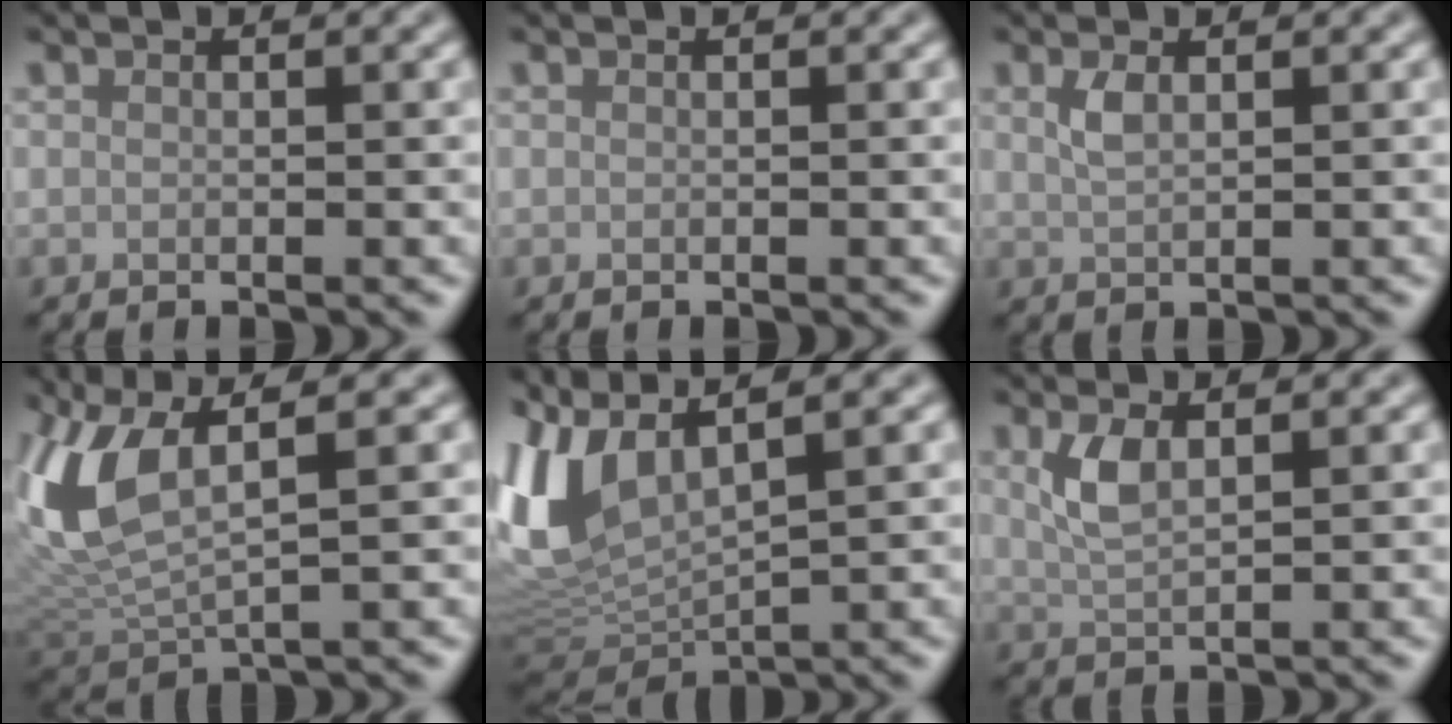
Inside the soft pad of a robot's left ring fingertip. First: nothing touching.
{"total": 0.0}
{"total": 1.6, "force": [0.7, 0.6, 1.3], "torque": [-0.030, 0.000, 0.016]}
{"total": 6.8, "force": [2.8, 2.5, 5.7], "torque": [-0.138, 0.004, 0.056]}
{"total": 9.2, "force": [4.0, 3.7, 7.3], "torque": [-0.194, 0.010, 0.080]}
{"total": 2.6, "force": [1.1, 1.0, 2.2], "torque": [-0.051, 0.001, 0.024]}